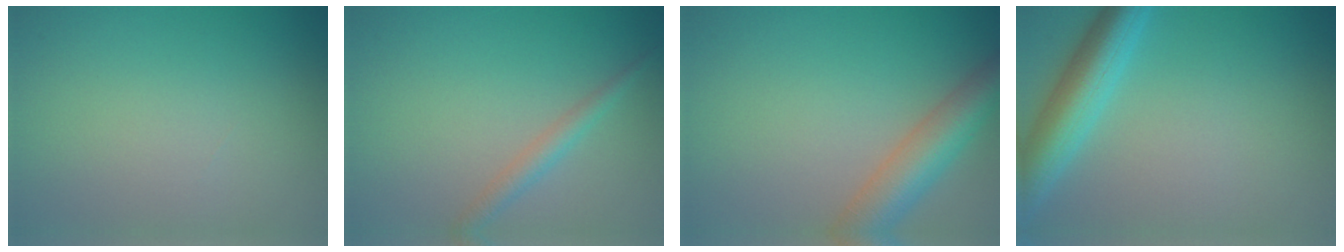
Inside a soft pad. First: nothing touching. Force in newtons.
{"total": 1.8, "press": 1.8, "slide": 0.0}
{"total": 5.7, "press": 5.7, "slide": 0.2}
{"total": 5.6, "press": 5.6, "slide": 0.2}